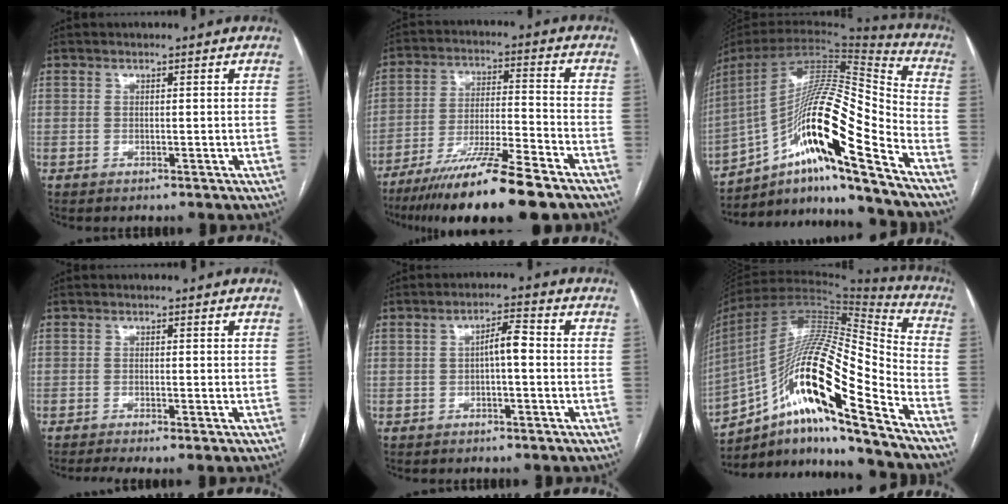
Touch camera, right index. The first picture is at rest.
{"total": 15.9, "force": [-11.8, 0.3, 10.6], "torque": [-0.181, -0.035, -0.203]}
{"total": 22.1, "force": [-11.5, 0.9, 18.9], "torque": [-0.327, 0.012, -0.201]}
{"total": 2.3, "force": [-1.3, 0.4, 1.9], "torque": [-0.037, -0.007, -0.025]}
{"total": 3.8, "force": [-0.1, 0.9, 3.6], "torque": [-0.061, 0.015, -0.003]}
{"total": 23.3, "force": [-12.6, 2.9, 19.4], "torque": [-0.353, 0.005, -0.223]}